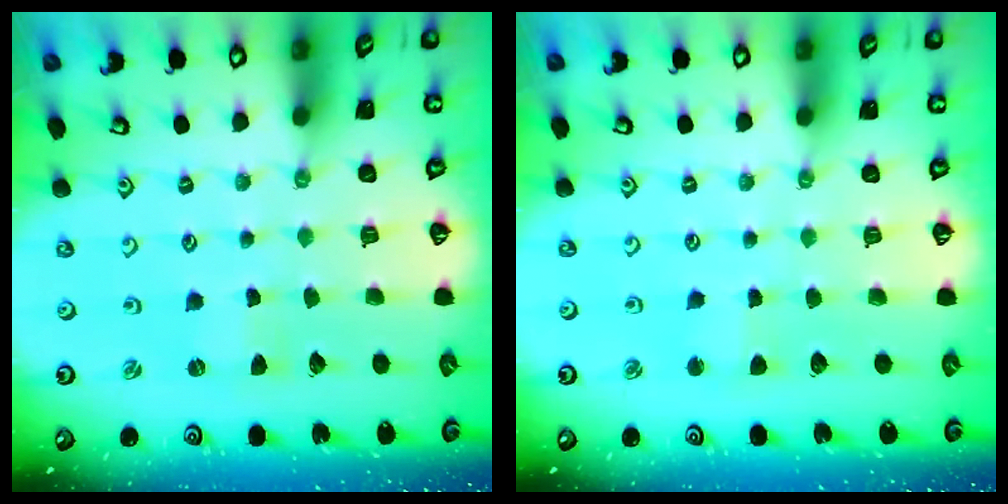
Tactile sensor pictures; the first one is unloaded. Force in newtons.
{"total": 2.9, "press": 2.9, "slide": 0.3}